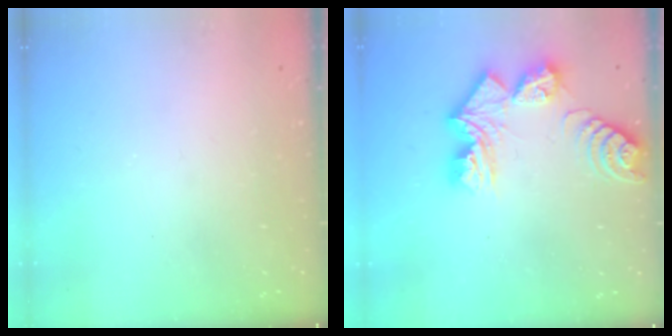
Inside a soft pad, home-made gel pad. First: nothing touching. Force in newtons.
{"total": 14.4, "press": 14.3, "slide": 1.6}